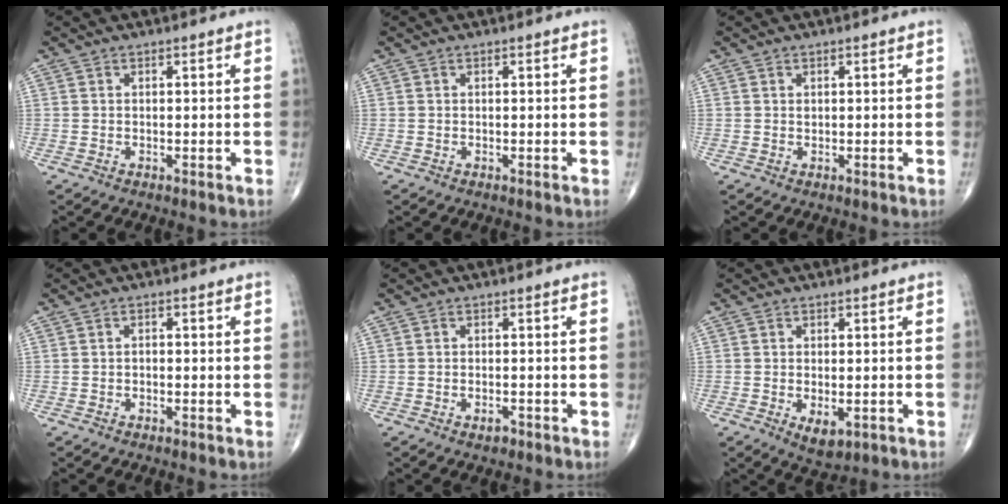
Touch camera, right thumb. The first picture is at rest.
{"total": 0.0}
{"total": 0.5, "force": [0.2, 0.4, 0.3], "torque": [-0.002, 0.000, 0.003]}
{"total": 0.9, "force": [-0.2, 0.6, 0.6], "torque": [-0.007, 0.007, -0.006]}
{"total": 1.7, "force": [-1.1, 0.8, 1.0], "torque": [-0.014, 0.003, -0.016]}
{"total": 4.3, "force": [-1.3, 2.2, 3.4], "torque": [-0.051, -0.009, -0.013]}